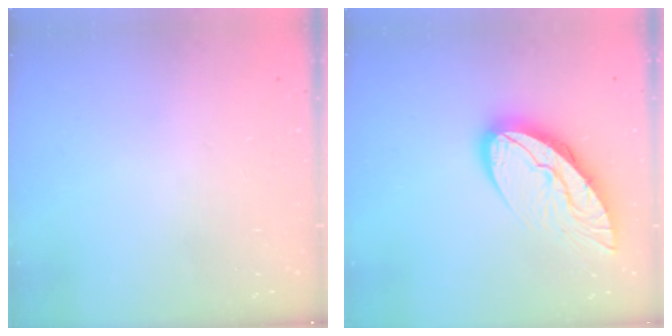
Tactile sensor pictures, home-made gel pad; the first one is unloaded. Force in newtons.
{"total": 12.3, "press": 12.2, "slide": 1.1}